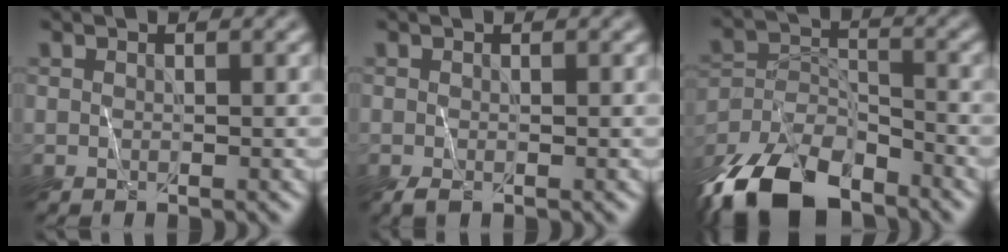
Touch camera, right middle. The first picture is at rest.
{"total": 1.0, "force": [-0.7, 0.5, 0.5], "torque": [-0.012, -0.005, -0.012]}
{"total": 9.8, "force": [-8.7, 3.6, 2.9], "torque": [-0.066, -0.012, -0.164]}